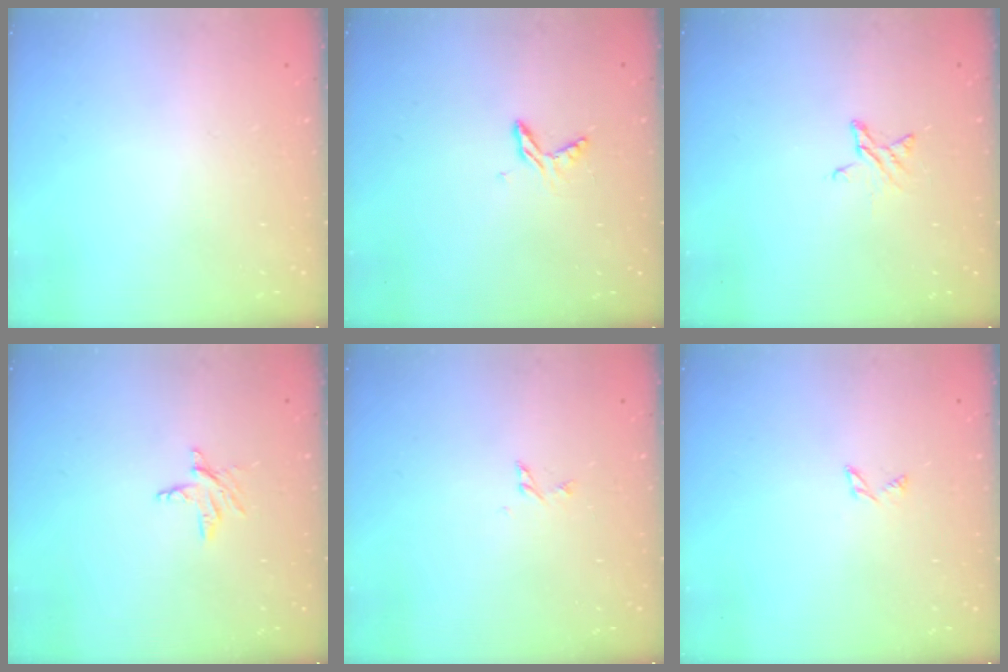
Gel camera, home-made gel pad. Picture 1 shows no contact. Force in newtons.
{"total": 5.3, "press": 5.2, "slide": 0.5}
{"total": 2.9, "press": 2.9, "slide": 0.3}
{"total": 3.6, "press": 3.6, "slide": 0.4}
{"total": 3.3, "press": 3.3, "slide": 0.3}
{"total": 1.8, "press": 1.7, "slide": 0.3}